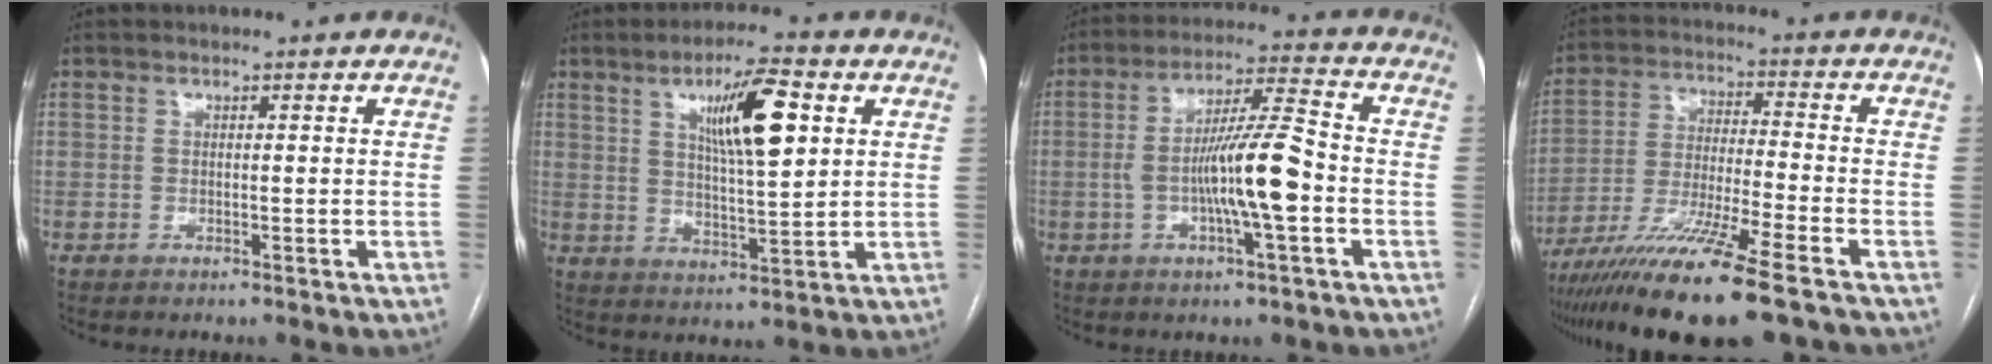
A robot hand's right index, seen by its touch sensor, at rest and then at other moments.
{"total": 10.9, "force": [4.0, 1.9, 9.9], "torque": [-0.167, 0.006, 0.068]}
{"total": 11.2, "force": [-2.1, 0.6, 11.0], "torque": [-0.199, 0.010, -0.041]}
{"total": 15.6, "force": [-11.1, -0.4, 10.9], "torque": [-0.213, -0.046, -0.196]}